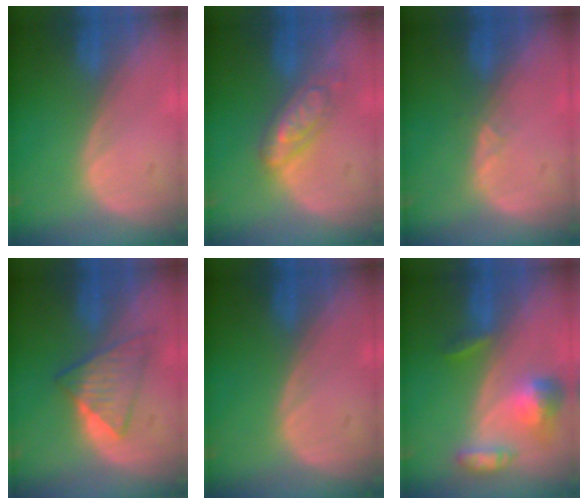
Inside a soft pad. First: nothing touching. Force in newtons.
{"total": 6.0, "press": 5.9, "slide": 0.4}
{"total": 1.4, "press": 1.2, "slide": 0.8}
{"total": 5.9, "press": 5.8, "slide": 1.1}
{"total": 0.0}
{"total": 7.0, "press": 6.6, "slide": 2.5}